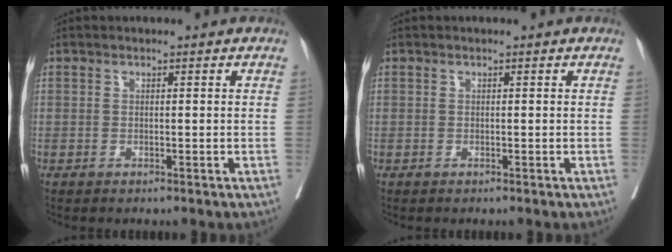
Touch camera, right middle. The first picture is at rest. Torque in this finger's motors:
{"motor_torque": [0.04, -0.04, -0.03, 0.00]}